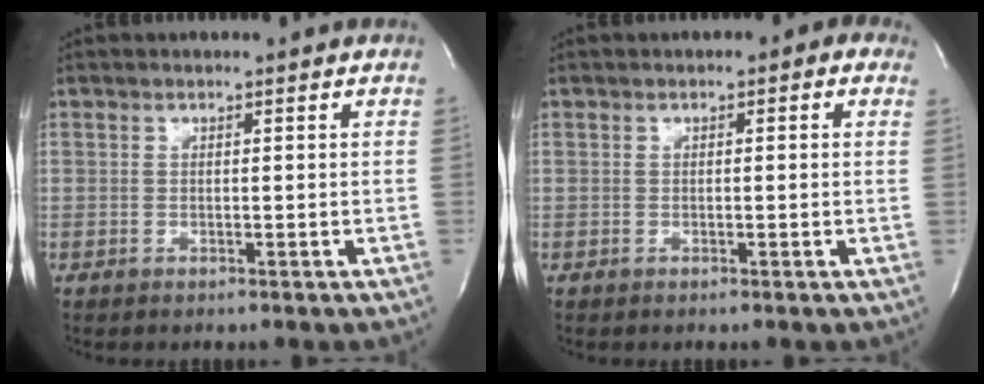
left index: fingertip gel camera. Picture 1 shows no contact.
{"total": 1.7, "force": [0.3, 0.9, 1.4], "torque": [-0.012, 0.010, -0.005]}